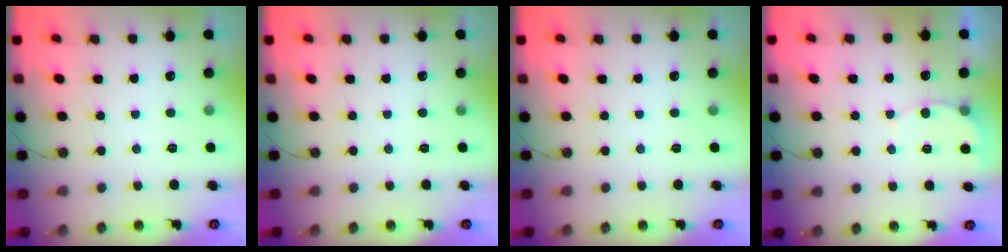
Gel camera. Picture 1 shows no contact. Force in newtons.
{"total": 0.0}
{"total": 0.0}
{"total": 4.8, "press": 4.8, "slide": 0.4}